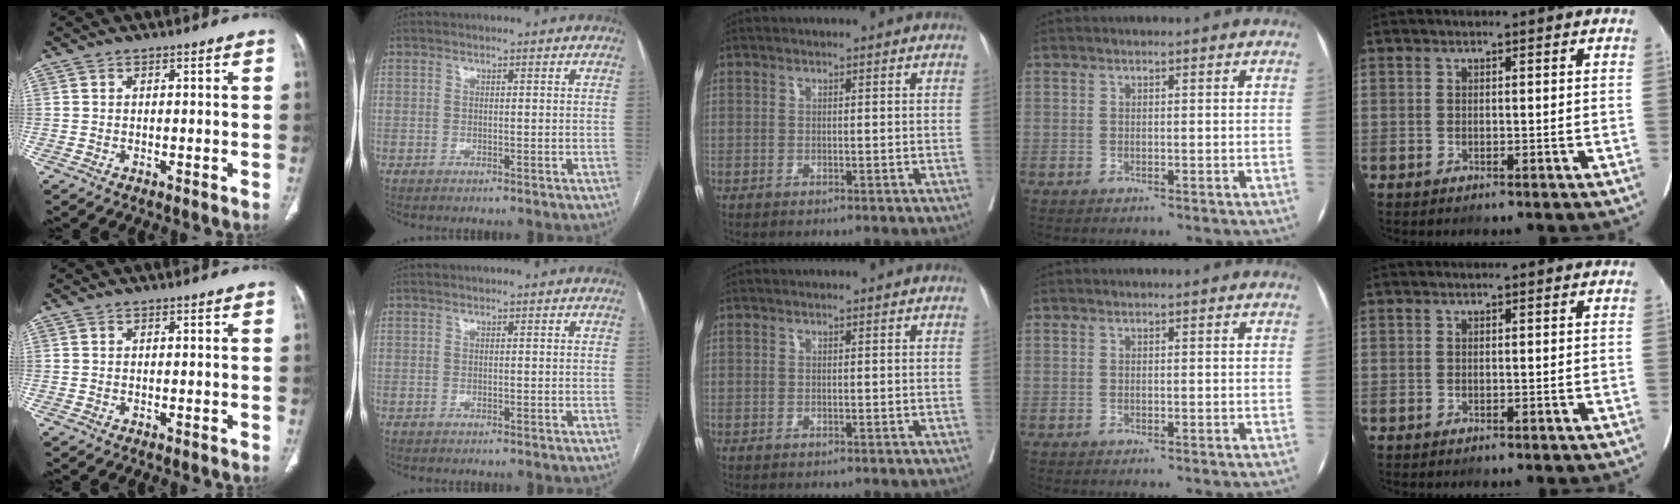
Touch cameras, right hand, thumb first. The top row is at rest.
{}